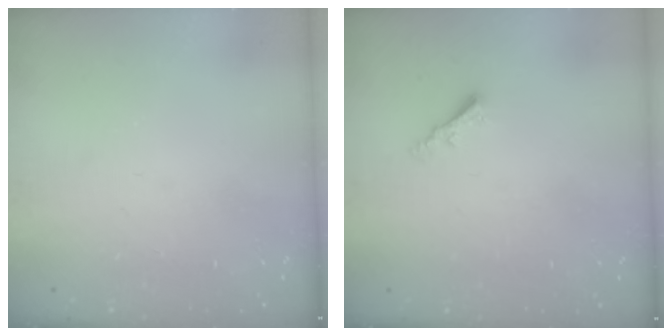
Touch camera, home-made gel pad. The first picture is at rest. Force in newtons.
{"total": 2.2, "press": 2.2, "slide": 0.4}